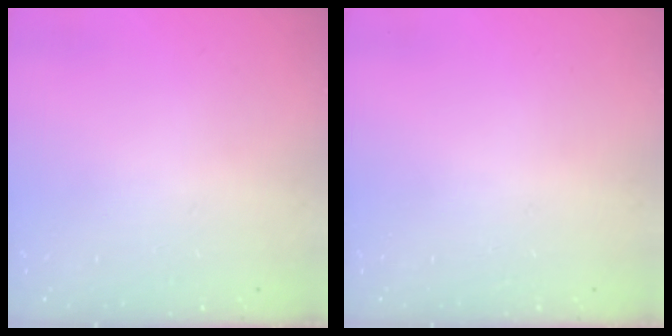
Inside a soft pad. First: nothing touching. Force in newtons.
{"total": 0.0}